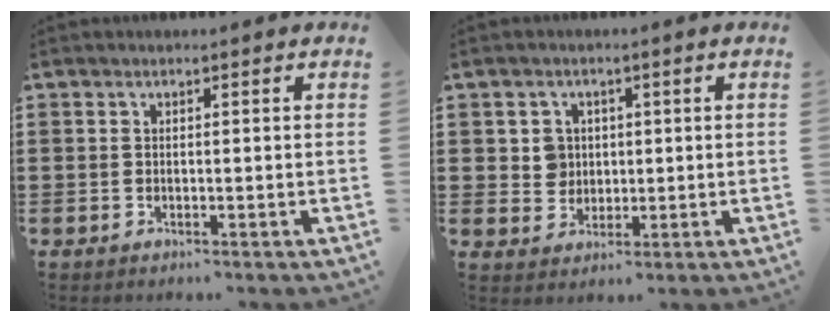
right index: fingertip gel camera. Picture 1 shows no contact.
{"total": 3.4, "force": [0.7, 3.2, 0.9], "torque": [-0.033, 0.010, 0.011]}